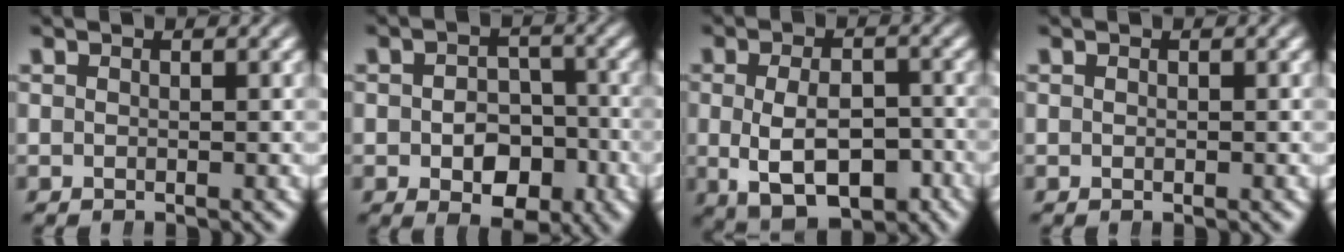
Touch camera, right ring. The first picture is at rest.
{"total": 5.2, "force": [-2.1, 3.5, 3.2], "torque": [-0.034, -0.025, -0.026]}
{"total": 8.0, "force": [-2.6, 4.8, 5.8], "torque": [-0.101, -0.029, -0.023]}
{"total": 0.0}